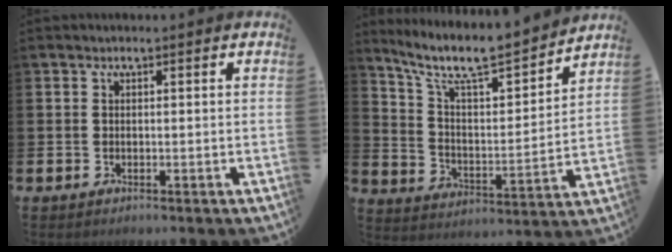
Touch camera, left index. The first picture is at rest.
{"total": 9.2, "force": [8.2, 1.6, 3.8], "torque": [-0.106, -0.062, 0.136]}